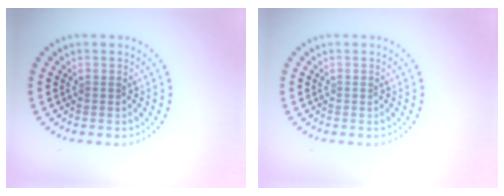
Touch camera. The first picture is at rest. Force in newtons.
{"total": 0.0}